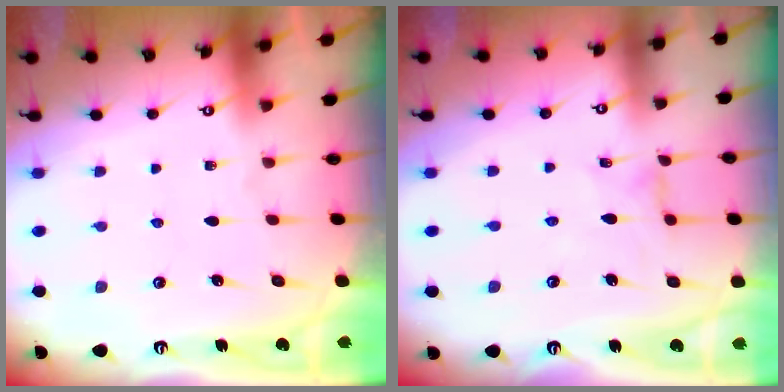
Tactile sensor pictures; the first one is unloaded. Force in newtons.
{"total": 0.8, "press": 0.7, "slide": 0.3}